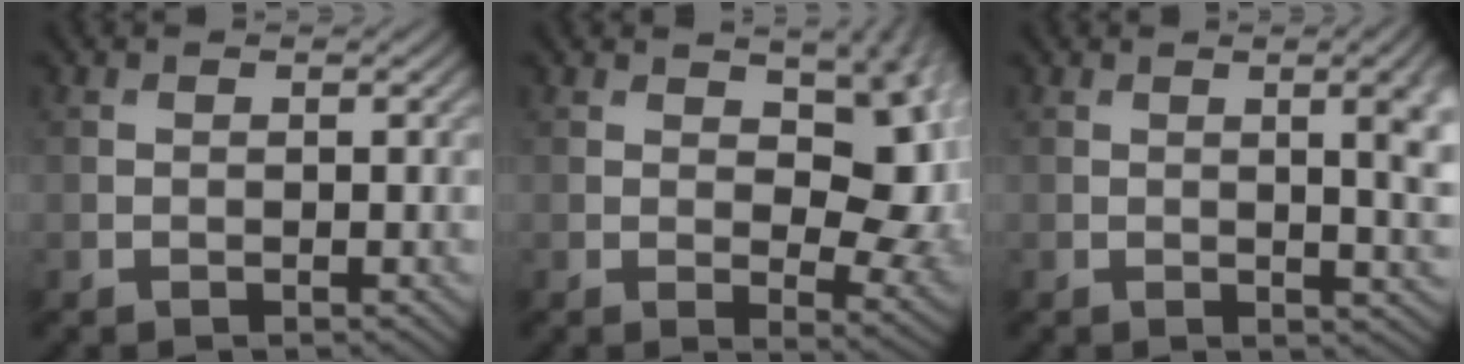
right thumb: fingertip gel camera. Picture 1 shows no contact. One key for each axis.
{"total": 9.9, "fx": 2.5, "fy": 5.3, "fz": 7.9, "tx": -0.106, "ty": -0.012, "tz": 0.046}
{"total": 6.3, "fx": 1.0, "fy": 2.0, "fz": 5.9, "tx": -0.065, "ty": 0.004, "tz": 0.016}